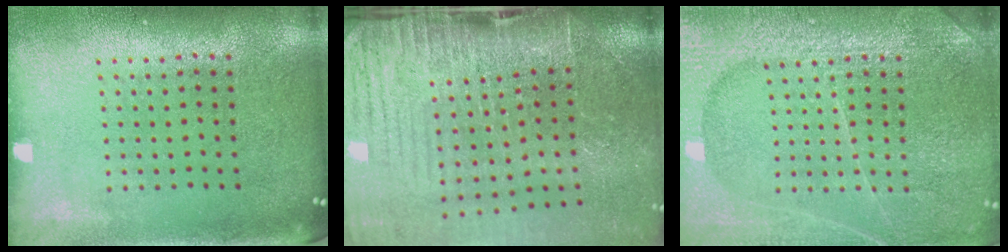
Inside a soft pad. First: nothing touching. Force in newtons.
{"total": 4.2, "press": 3.8, "slide": 1.9}
{"total": 4.9, "press": 4.9, "slide": 0.5}